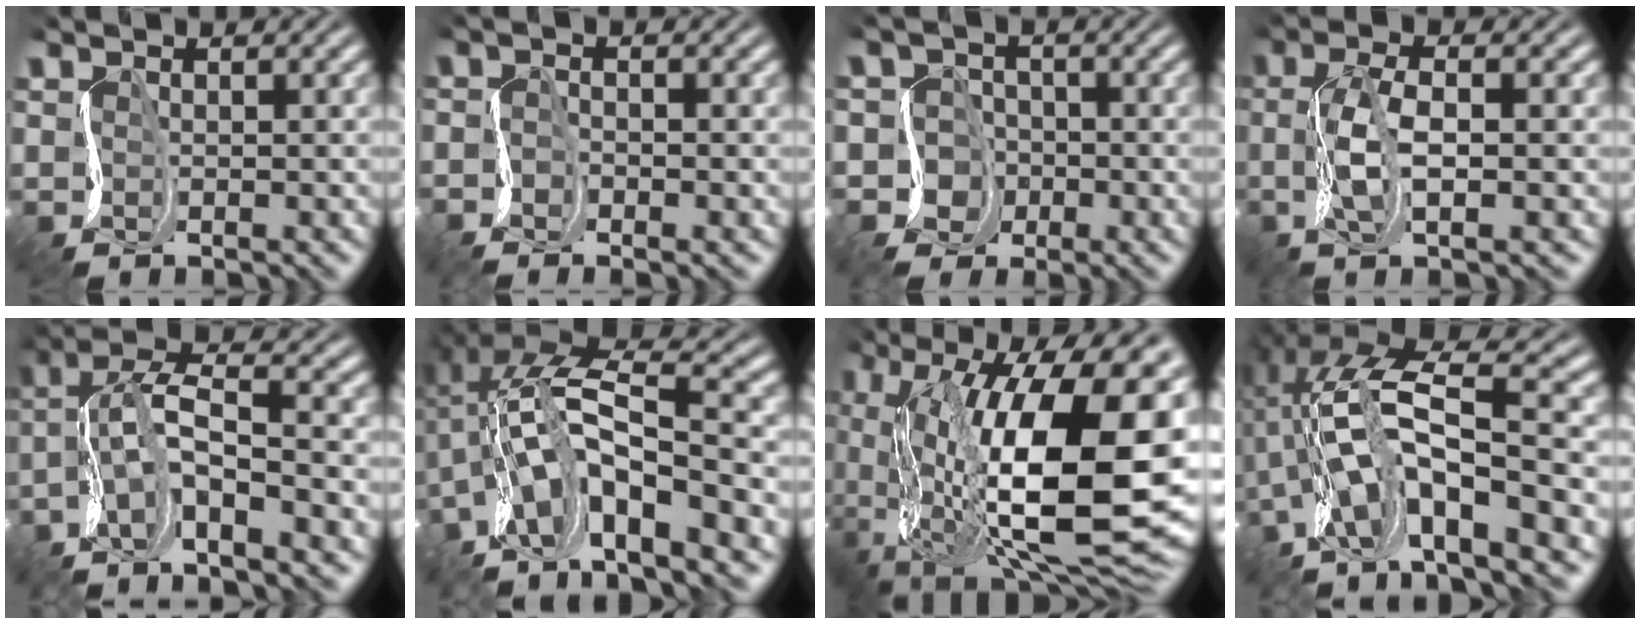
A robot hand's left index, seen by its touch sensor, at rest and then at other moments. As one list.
[{"total": 2.2, "force": [-2.2, -0.3, -0.3], "torque": [0.011, -0.016, -0.038]}, {"total": 3.6, "force": [-3.2, 1.6, 0.0], "torque": [0.014, -0.017, -0.054]}, {"total": 4.0, "force": [-1.9, 0.5, 3.4], "torque": [-0.064, -0.012, -0.035]}, {"total": 5.0, "force": [-2.9, 0.5, 4.1], "torque": [-0.065, -0.005, -0.059]}, {"total": 9.9, "force": [-4.6, 2.5, 8.4], "torque": [-0.135, -0.001, -0.086]}, {"total": 16.8, "force": [-3.1, 7.5, 14.7], "torque": [-0.240, -0.025, -0.052]}, {"total": 10.4, "force": [-3.9, 2.4, 9.3], "torque": [-0.160, -0.001, -0.072]}]